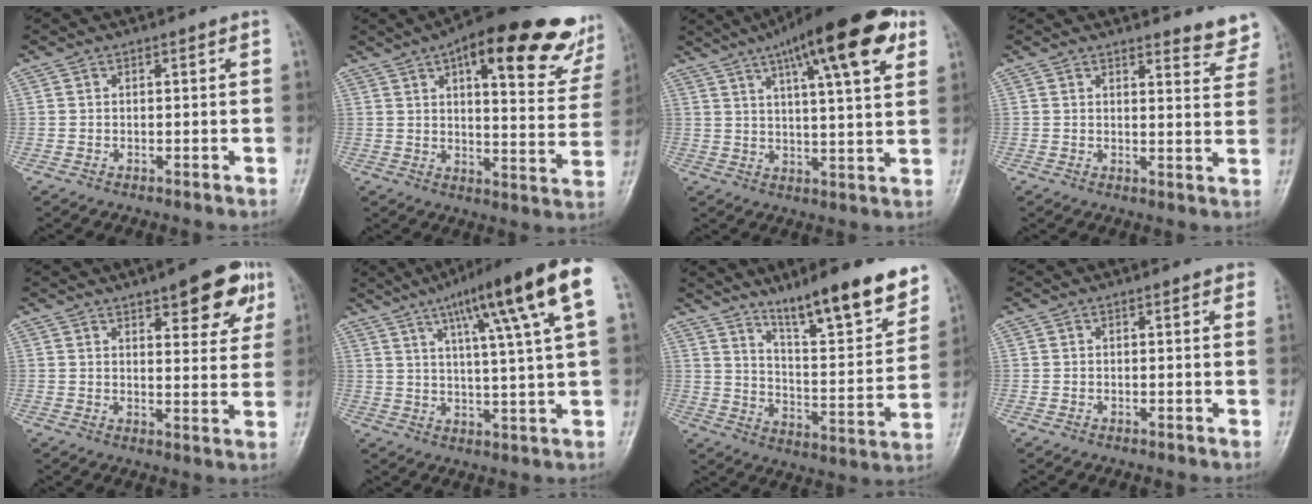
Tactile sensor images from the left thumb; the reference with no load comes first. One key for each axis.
{"total": 25.8, "fx": 15.2, "fy": 8.5, "fz": 19.0, "tx": -0.221, "ty": -0.031, "tz": 0.193}
{"total": 17.5, "fx": 8.9, "fy": 4.3, "fz": 14.4, "tx": -0.198, "ty": -0.006, "tz": 0.126}
{"total": 5.9, "fx": 5.6, "fy": 1.4, "fz": 1.0, "tx": 0.013, "ty": -0.044, "tz": 0.049}
{"total": 11.2, "fx": 6.3, "fy": 4.1, "fz": 8.3, "tx": -0.071, "ty": -0.023, "tz": 0.078}
{"total": 17.7, "fx": 8.0, "fy": 1.4, "fz": 15.8, "tx": -0.234, "ty": -0.003, "tz": 0.115}
{"total": 17.9, "fx": 12.9, "fy": 3.5, "fz": 11.9, "tx": -0.144, "ty": -0.080, "tz": 0.208}
{"total": 2.2, "fx": 1.6, "fy": 0.8, "fz": 1.4, "tx": -0.004, "ty": 0.004, "tz": 0.010}